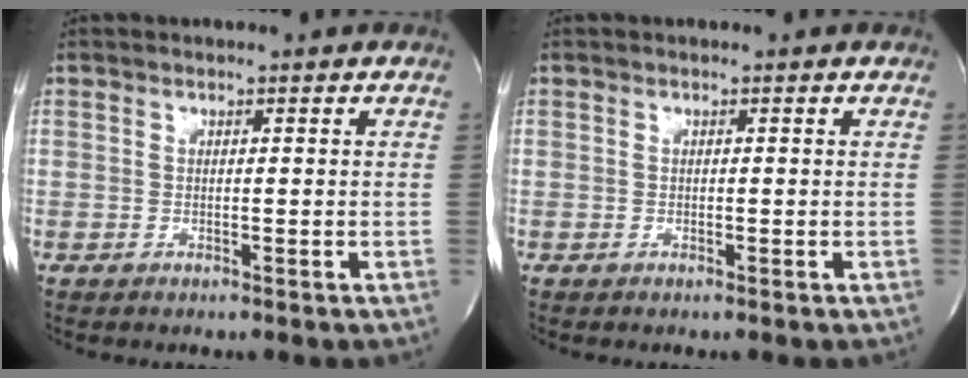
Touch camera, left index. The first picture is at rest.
{"total": 0.0}